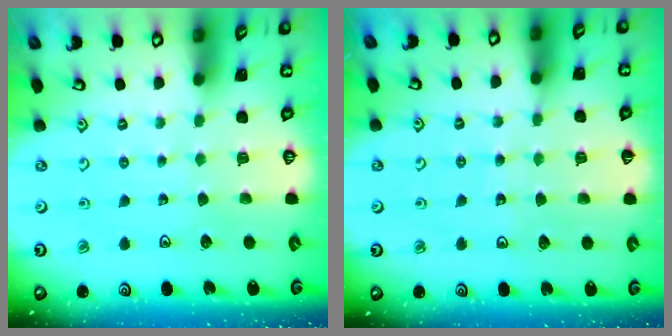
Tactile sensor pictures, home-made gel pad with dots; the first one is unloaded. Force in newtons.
{"total": 5.3, "press": 5.2, "slide": 1.2}